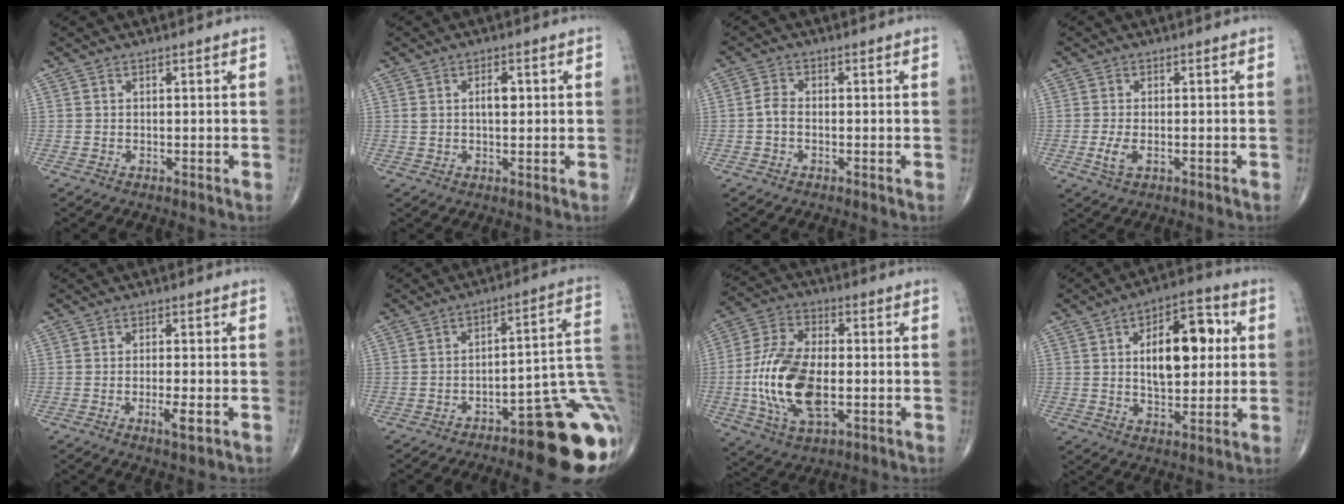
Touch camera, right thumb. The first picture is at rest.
{"total": 3.1, "force": [0.6, 1.5, 2.7], "torque": [-0.042, 0.002, 0.010]}
{"total": 2.3, "force": [-0.6, 1.5, 1.7], "torque": [-0.028, 0.009, -0.017]}
{"total": 3.0, "force": [-0.9, 1.4, 2.5], "torque": [-0.058, -0.003, -0.017]}
{"total": 3.6, "force": [-1.4, 0.6, 3.2], "torque": [-0.056, -0.004, -0.026]}
{"total": 20.4, "force": [-9.4, 5.6, 17.2], "torque": [-0.139, 0.066, -0.123]}
{"total": 17.4, "force": [-2.5, 9.1, 14.6], "torque": [-0.290, 0.008, -0.042]}
{"total": 15.3, "force": [2.8, 8.0, 12.8], "torque": [-0.160, 0.008, 0.039]}